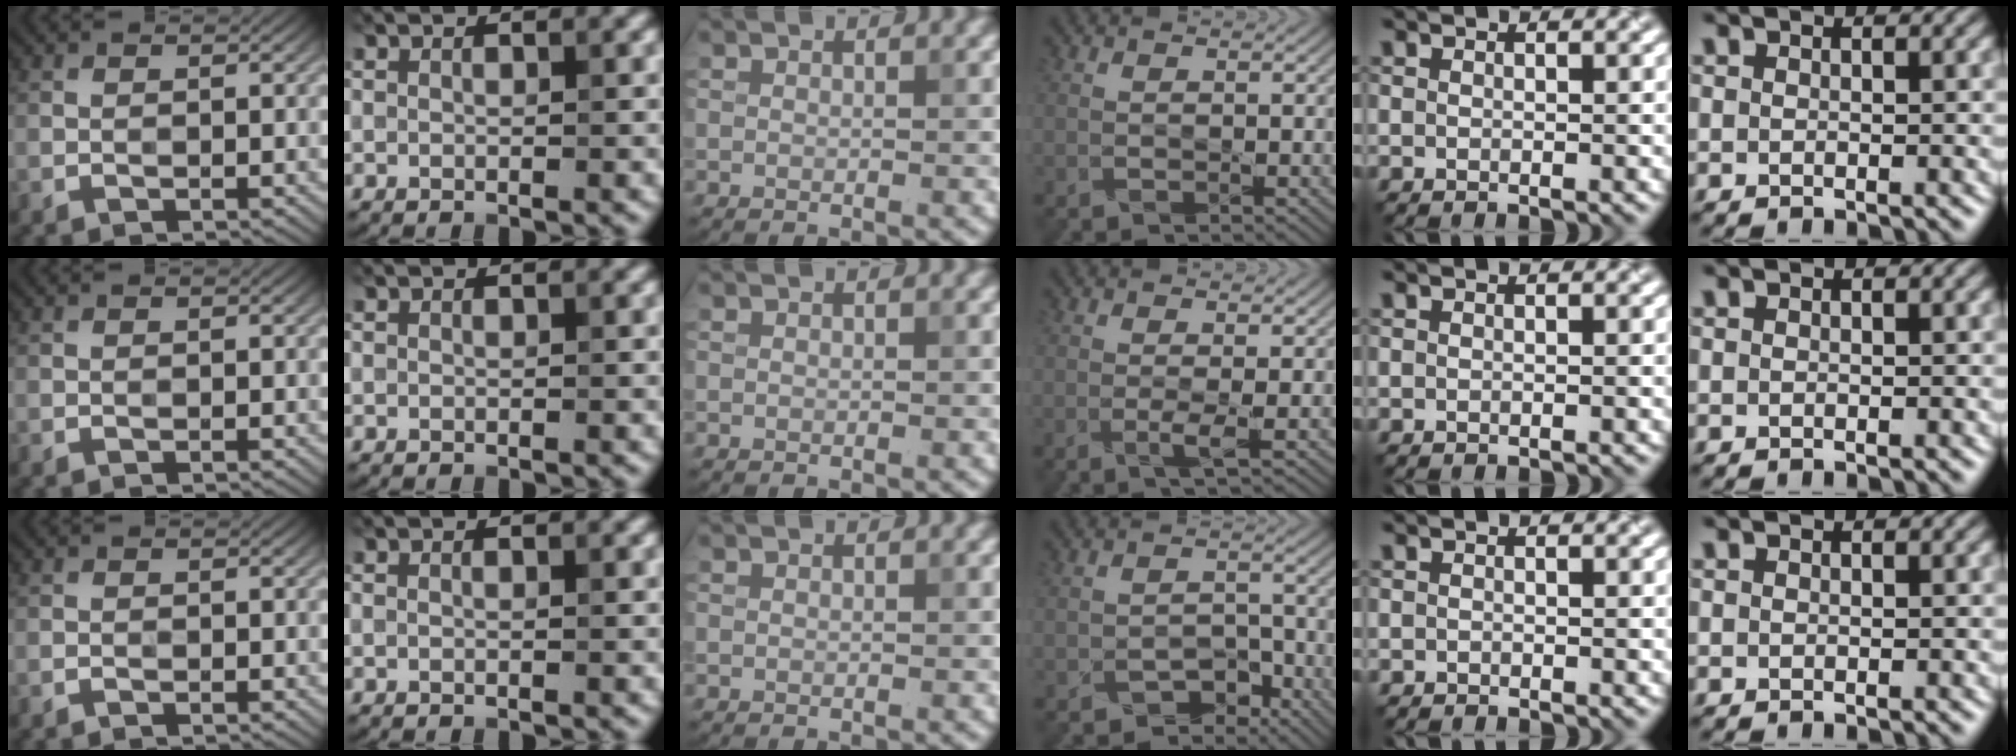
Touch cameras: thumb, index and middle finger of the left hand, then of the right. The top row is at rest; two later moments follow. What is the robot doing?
{"motion": "disassemble", "object": "velcro strap"}